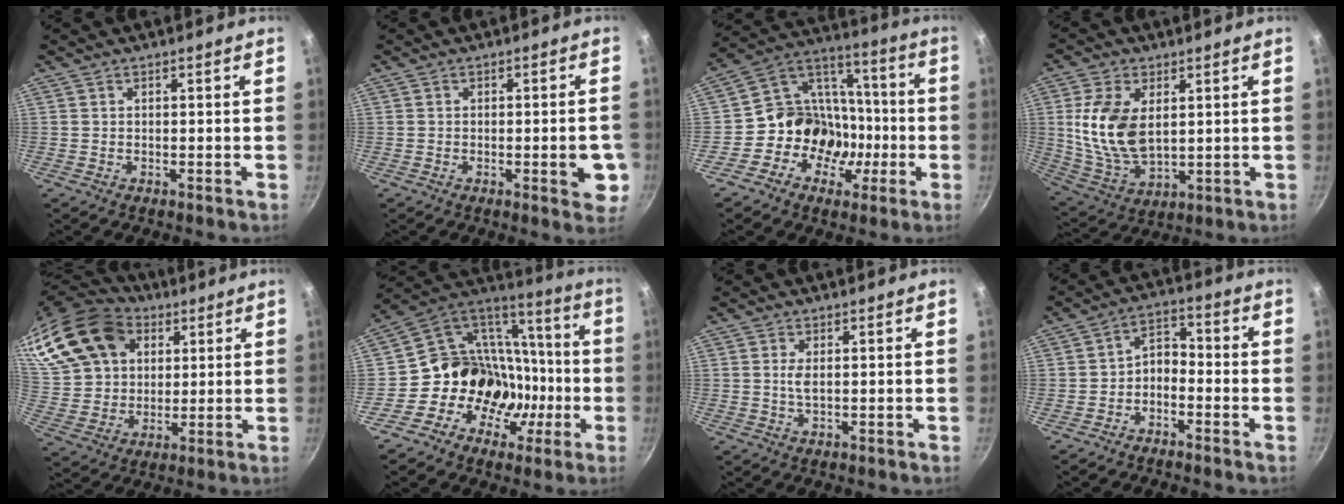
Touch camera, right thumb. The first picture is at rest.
{"total": 5.9, "force": [-1.5, 2.1, 5.3], "torque": [-0.049, 0.004, -0.020]}
{"total": 15.1, "force": [-4.3, 13.2, 5.9], "torque": [-0.041, 0.052, -0.085]}
{"total": 13.6, "force": [2.5, 7.9, 10.8], "torque": [-0.204, -0.022, 0.061]}
{"total": 27.4, "force": [12.1, 19.8, 14.7], "torque": [-0.330, 0.026, 0.228]}
{"total": 20.3, "force": [-5.6, 17.2, 9.3], "torque": [-0.106, 0.061, -0.097]}
{"total": 1.8, "force": [0.3, 0.5, 1.7], "torque": [-0.038, -0.001, 0.009]}
{"total": 4.7, "force": [-2.5, 2.8, 2.8], "torque": [-0.037, 0.045, -0.048]}